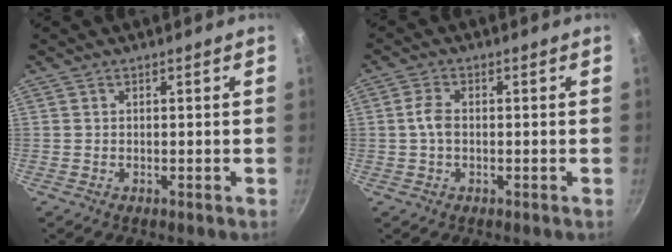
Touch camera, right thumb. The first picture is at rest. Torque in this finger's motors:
{"motor_torque": [-0.32, 0.29, 0.45, 0.36, 0.00]}